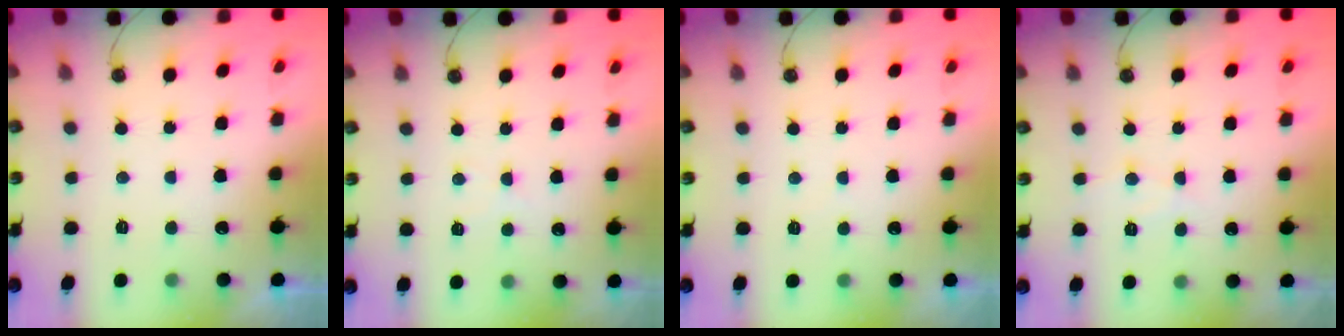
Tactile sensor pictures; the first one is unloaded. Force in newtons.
{"total": 4.0, "press": 4.0, "slide": 0.6}
{"total": 2.9, "press": 2.9, "slide": 0.4}
{"total": 6.1, "press": 6.0, "slide": 0.4}